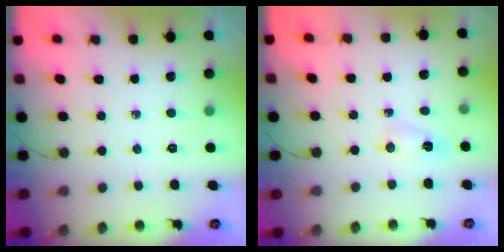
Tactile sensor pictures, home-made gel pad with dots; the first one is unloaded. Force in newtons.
{"total": 2.2, "press": 2.2, "slide": 0.5}